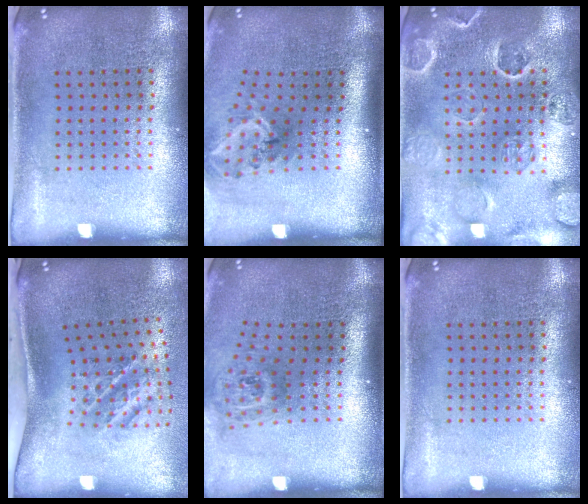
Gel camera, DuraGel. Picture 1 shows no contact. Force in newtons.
{"total": 2.1, "press": 1.3, "slide": 1.6}
{"total": 2.7, "press": 2.6, "slide": 0.8}
{"total": 1.9, "press": 1.3, "slide": 1.5}
{"total": 1.9, "press": 1.2, "slide": 1.4}
{"total": 0.0}